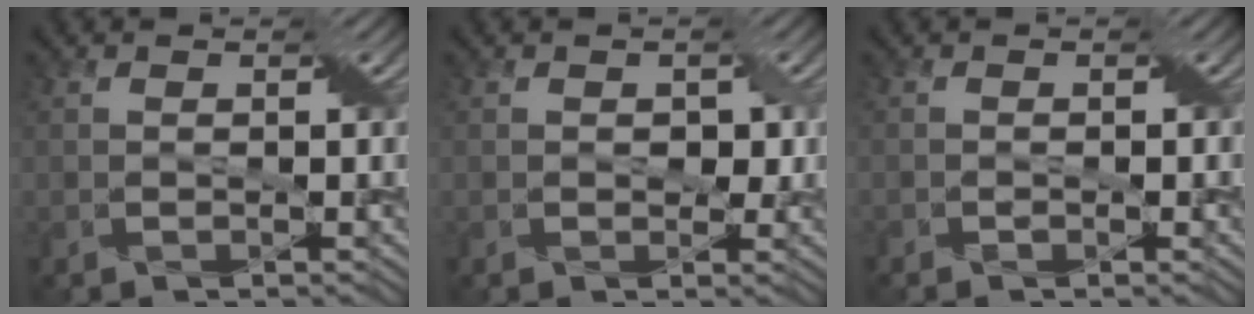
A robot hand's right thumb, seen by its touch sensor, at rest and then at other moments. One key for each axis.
{"total": 1.6, "fx": 0.1, "fy": 1.4, "fz": 0.8, "tx": -0.017, "ty": -0.004, "tz": -0.002}
{"total": 1.4, "fx": -0.8, "fy": 0.7, "fz": 1.0, "tx": -0.016, "ty": -0.001, "tz": -0.014}